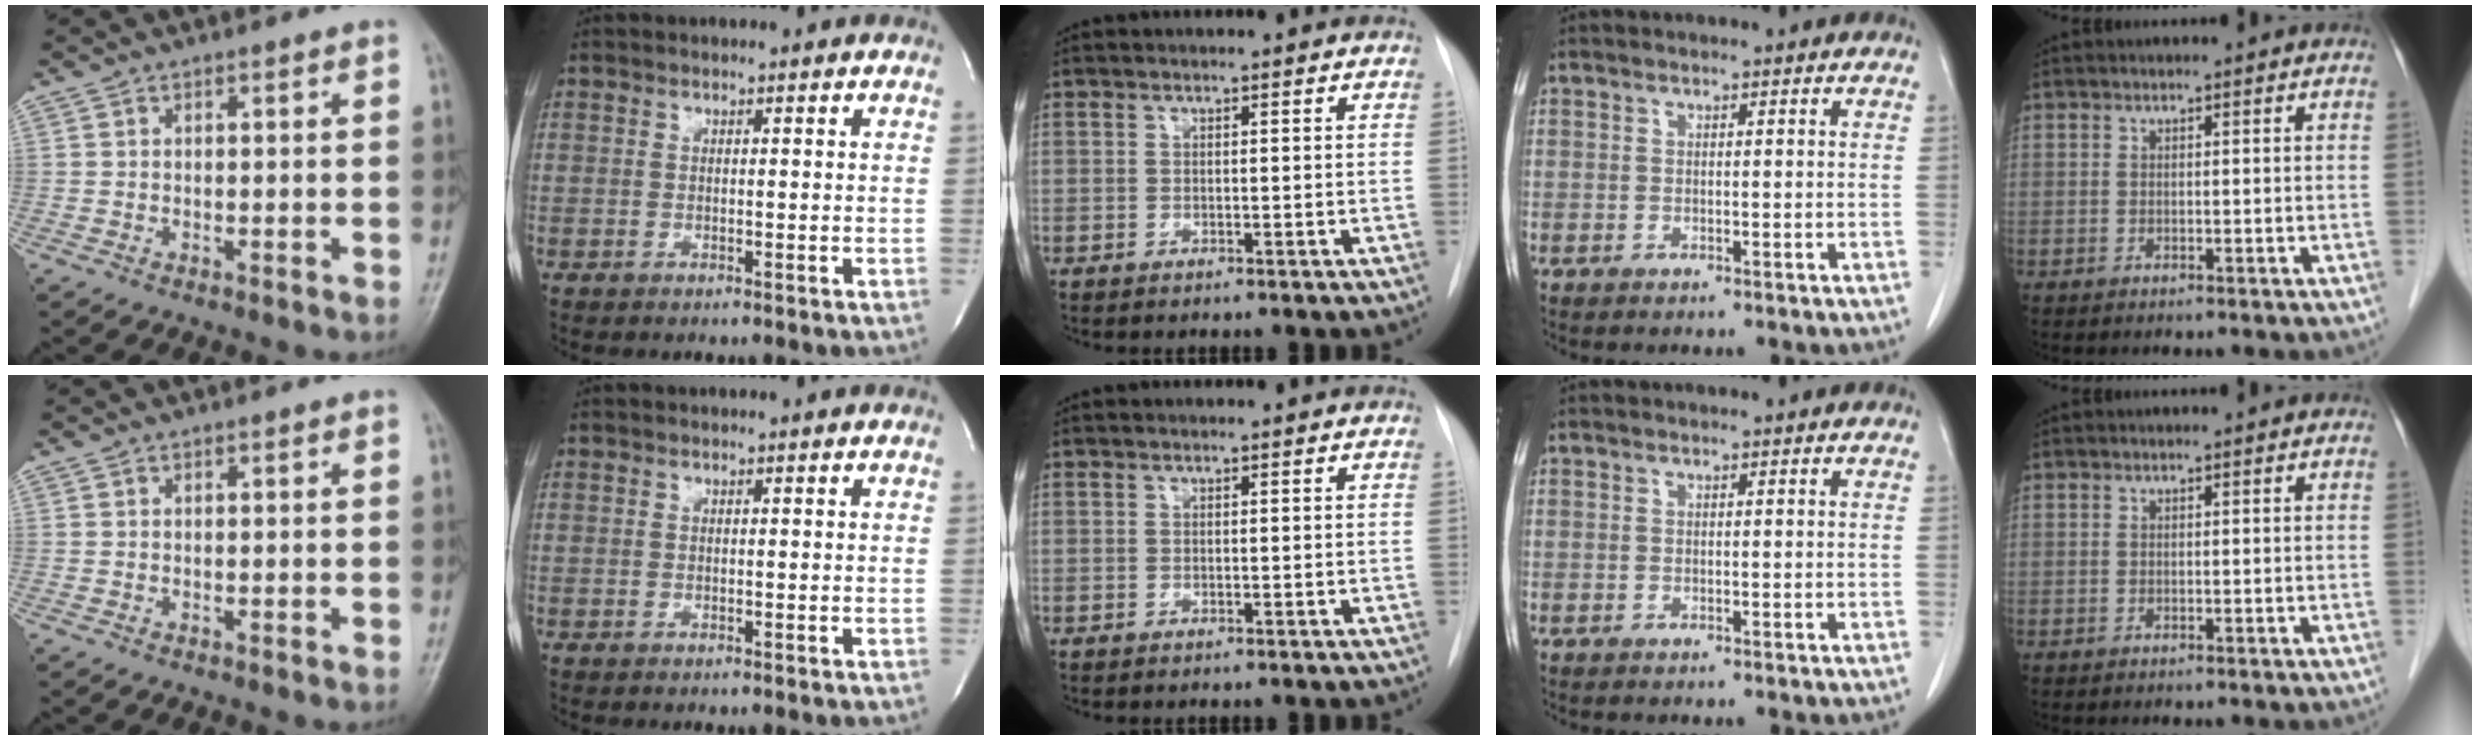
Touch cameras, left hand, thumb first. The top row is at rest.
{}